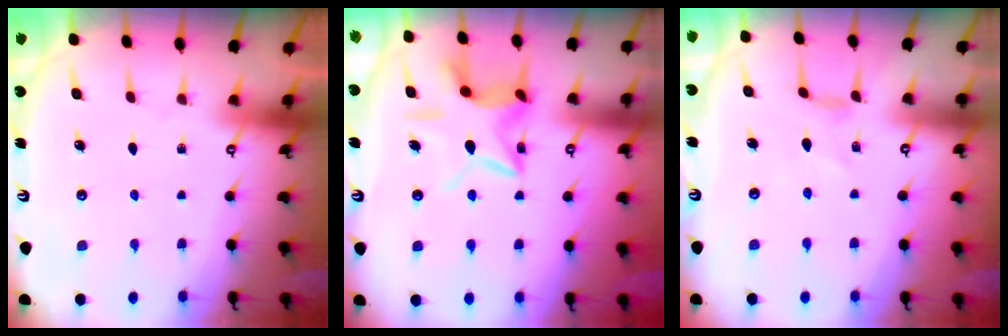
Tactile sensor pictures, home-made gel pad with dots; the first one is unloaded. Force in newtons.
{"total": 12.1, "press": 12.0, "slide": 1.0}
{"total": 1.4, "press": 1.4, "slide": 0.3}